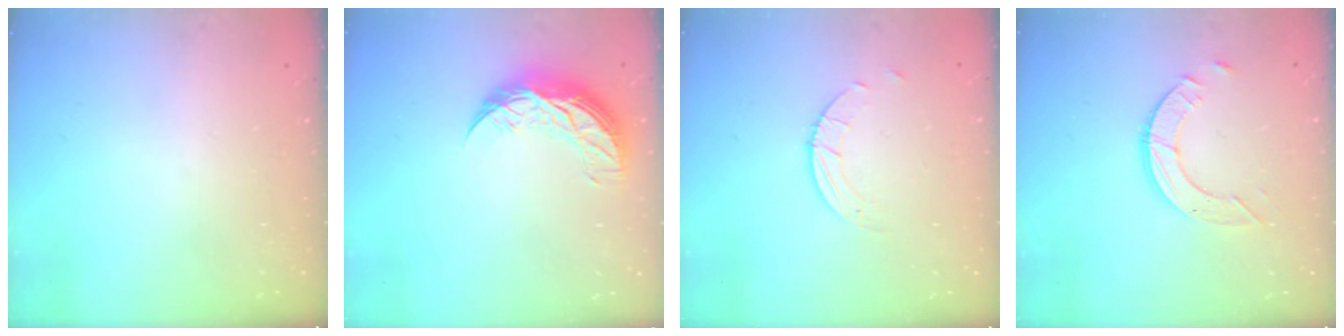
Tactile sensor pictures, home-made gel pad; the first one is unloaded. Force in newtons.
{"total": 9.9, "press": 9.9, "slide": 0.5}
{"total": 2.7, "press": 2.7, "slide": 0.3}
{"total": 6.0, "press": 6.0, "slide": 0.5}